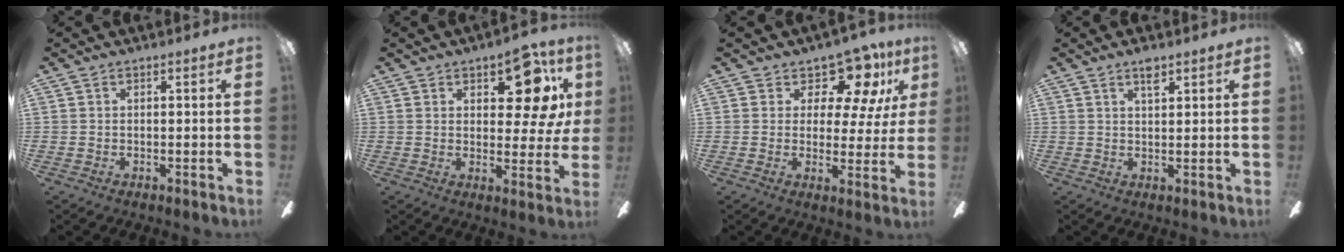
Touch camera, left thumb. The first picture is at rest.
{"total": 13.2, "force": [5.9, 6.3, 9.9], "torque": [-0.124, -0.017, 0.099]}
{"total": 11.5, "force": [8.3, 5.6, 5.8], "torque": [-0.093, -0.055, 0.150]}
{"total": 3.5, "force": [2.5, 1.0, 2.3], "torque": [-0.037, -0.003, 0.040]}